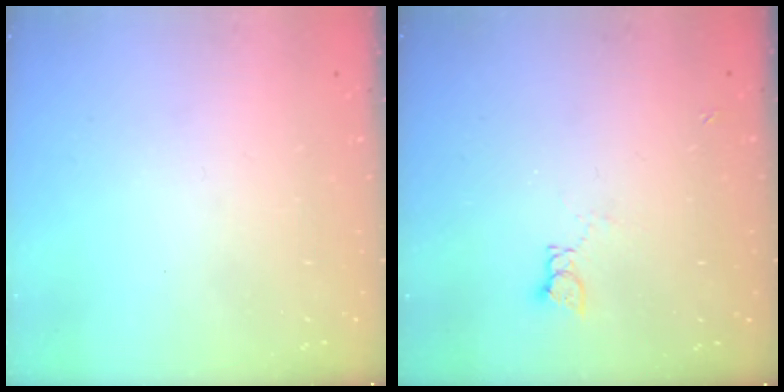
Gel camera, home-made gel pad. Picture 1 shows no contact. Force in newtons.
{"total": 2.2, "press": 2.2, "slide": 0.3}